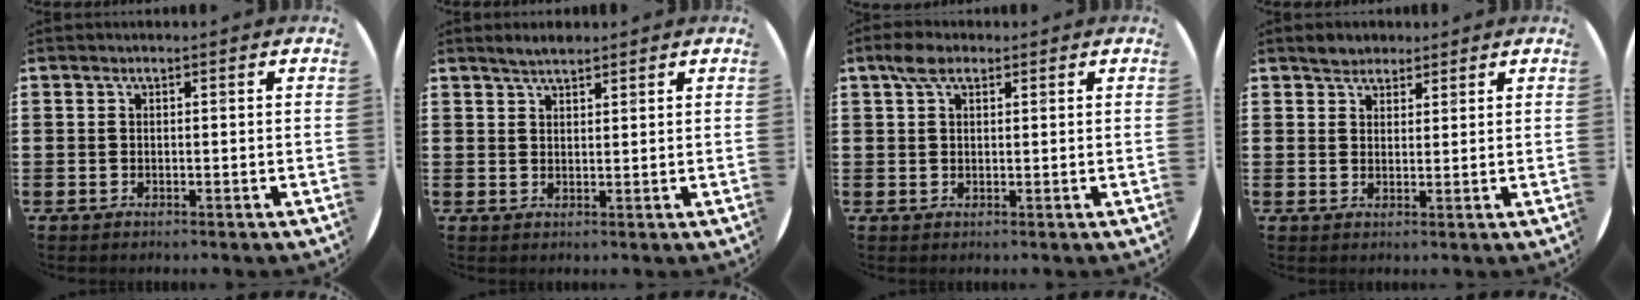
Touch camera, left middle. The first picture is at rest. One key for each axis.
{"total": 2.3, "fx": 2.1, "fy": 0.4, "fz": 0.7, "tx": -0.017, "ty": 0.005, "tz": 0.039}
{"total": 3.4, "fx": 2.2, "fy": 1.7, "fz": 2.0, "tx": -0.037, "ty": 0.005, "tz": 0.039}
{"total": 2.4, "fx": 2.2, "fy": 1.0, "fz": -0.1, "tx": 0.006, "ty": 0.004, "tz": 0.042}